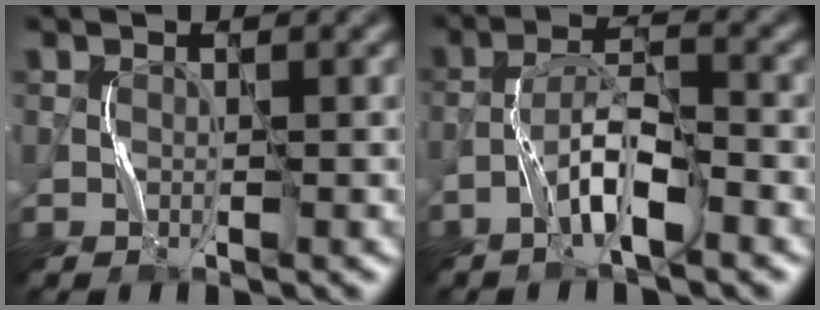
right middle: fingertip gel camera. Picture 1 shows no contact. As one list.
[{"total": 4.8, "force": [-2.7, 1.0, 3.8], "torque": [-0.072, 0.015, -0.053]}]